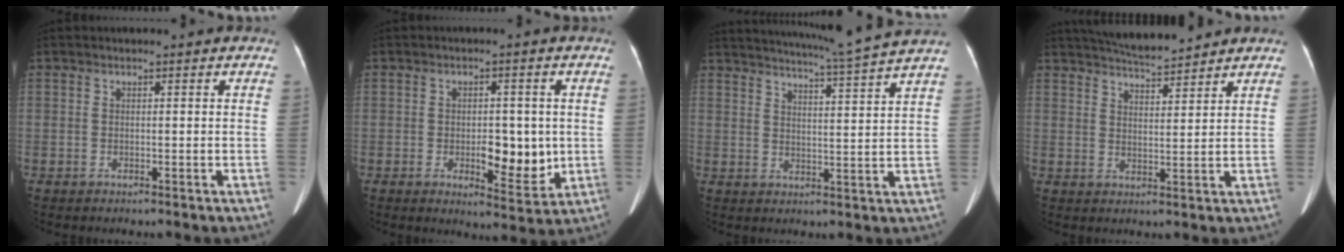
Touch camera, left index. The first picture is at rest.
{"total": 7.1, "force": [-0.8, 3.2, 6.3], "torque": [-0.086, -0.007, -0.002]}
{"total": 12.8, "force": [11.6, -2.6, 4.8], "torque": [-0.089, -0.030, 0.157]}
{"total": 7.9, "force": [7.4, 0.3, 2.6], "torque": [-0.051, 0.012, 0.125]}